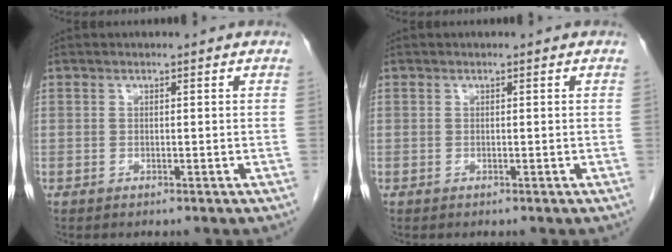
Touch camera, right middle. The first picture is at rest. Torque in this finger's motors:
{"motor_torque": [0.00, 0.00, 0.00, 0.00]}